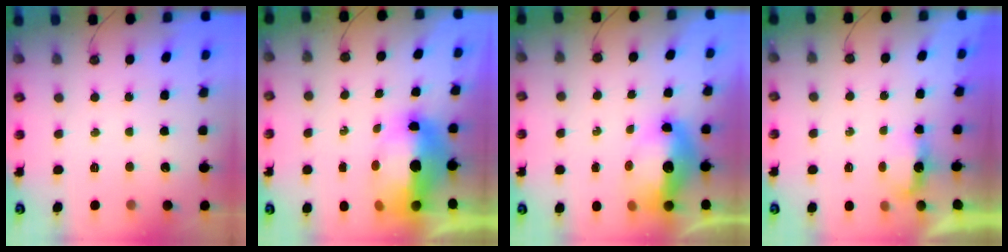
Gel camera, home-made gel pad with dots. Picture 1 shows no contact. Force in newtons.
{"total": 14.7, "press": 14.6, "slide": 1.9}
{"total": 11.6, "press": 11.6, "slide": 1.3}
{"total": 3.4, "press": 3.4, "slide": 0.5}